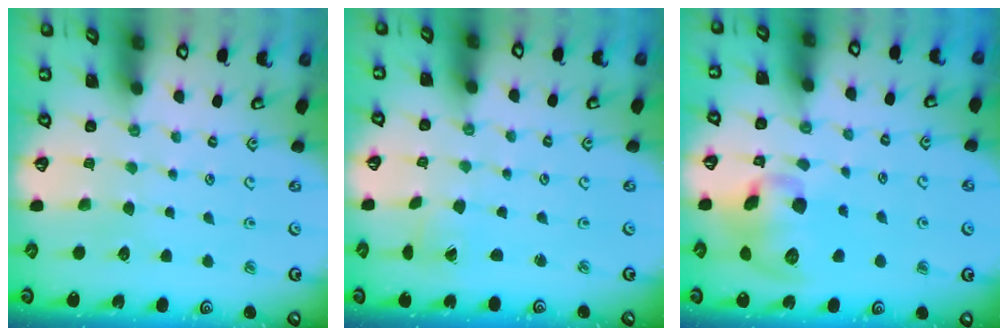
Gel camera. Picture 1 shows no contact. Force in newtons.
{"total": 1.5, "press": 1.5, "slide": 0.0}
{"total": 13.9, "press": 13.7, "slide": 2.4}